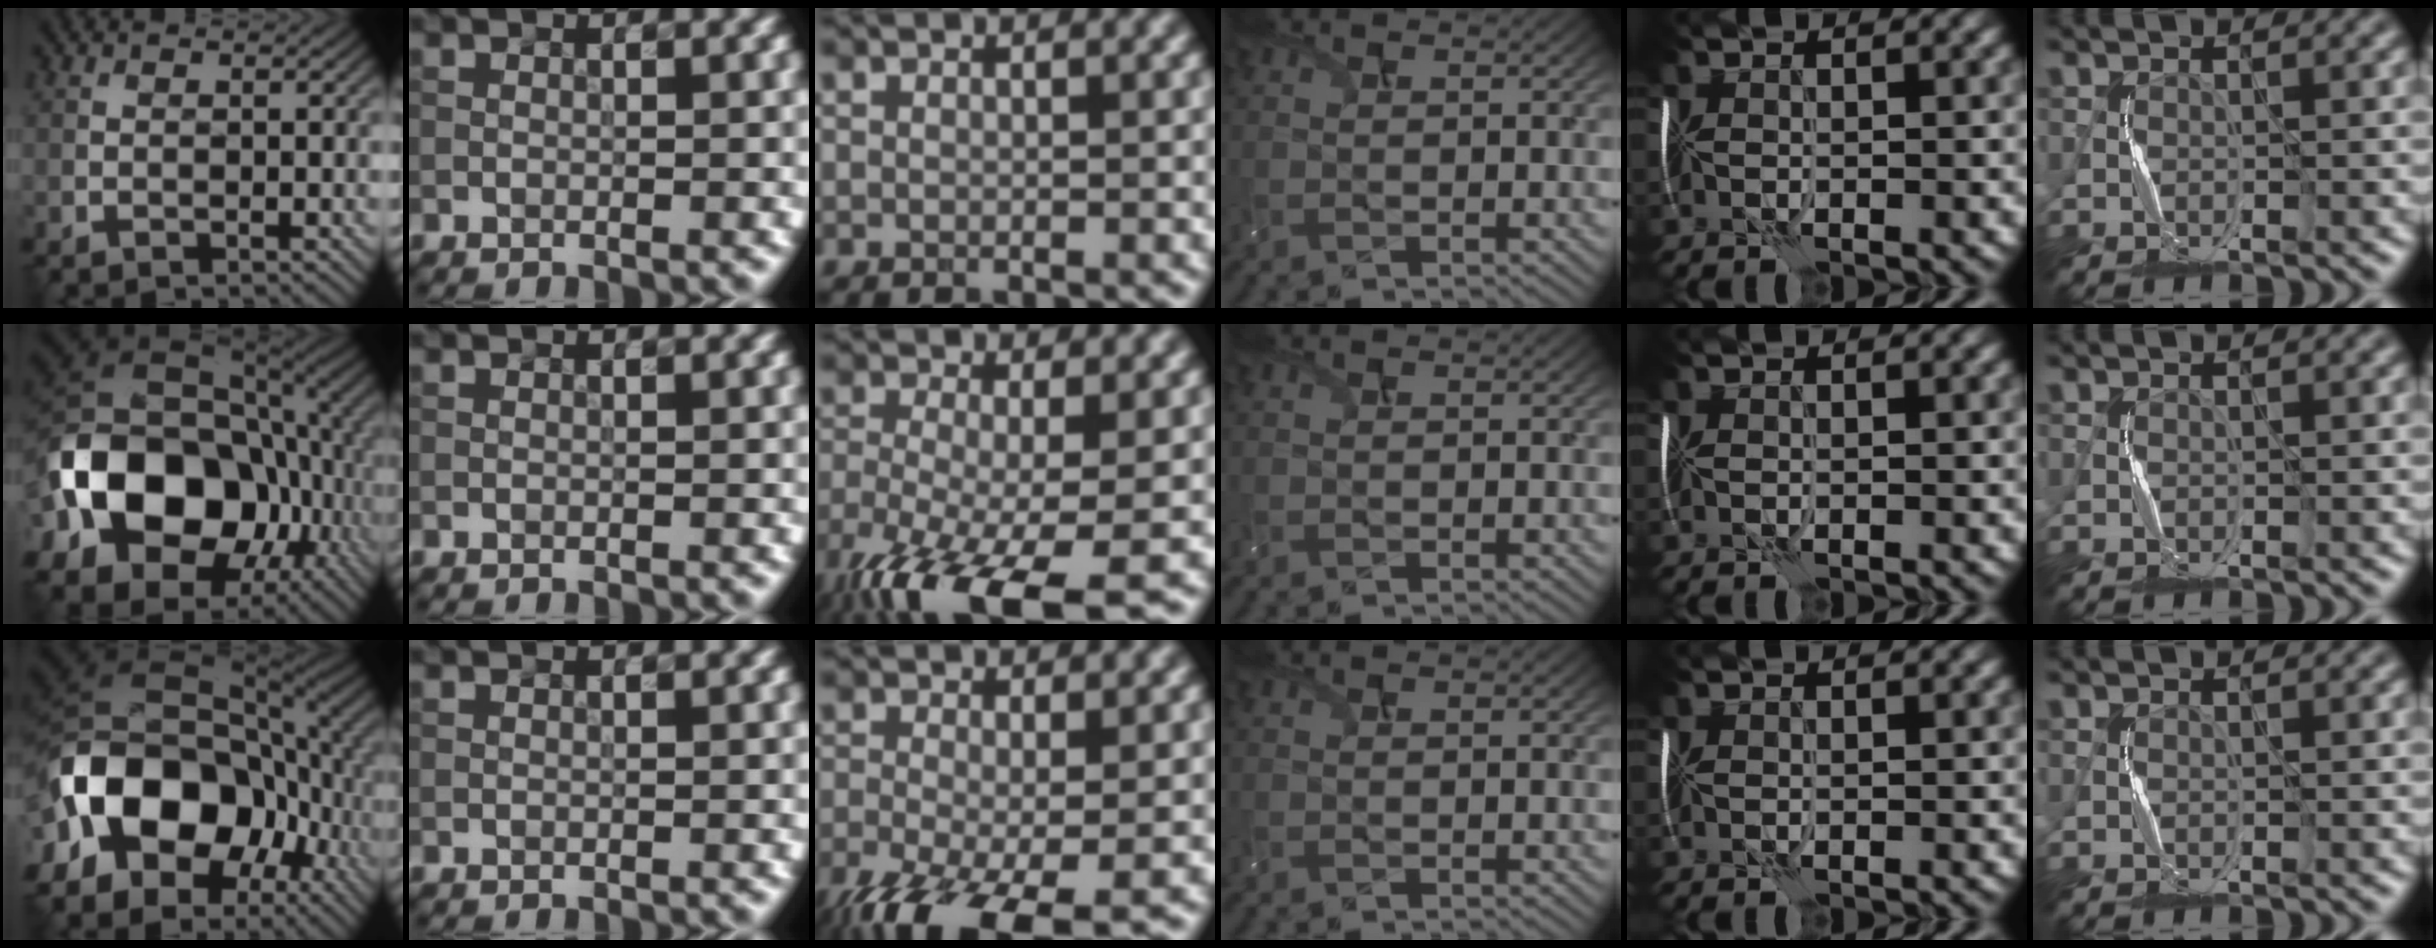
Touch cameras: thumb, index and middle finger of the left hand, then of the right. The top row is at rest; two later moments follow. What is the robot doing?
{"motion": "shake", "object": "handbell"}